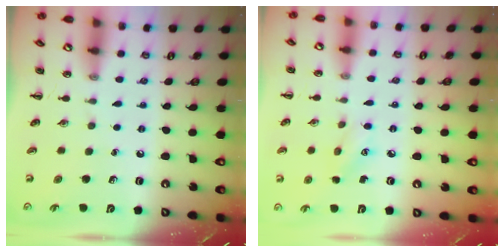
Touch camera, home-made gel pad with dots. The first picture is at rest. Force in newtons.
{"total": 5.7, "press": 5.6, "slide": 1.2}